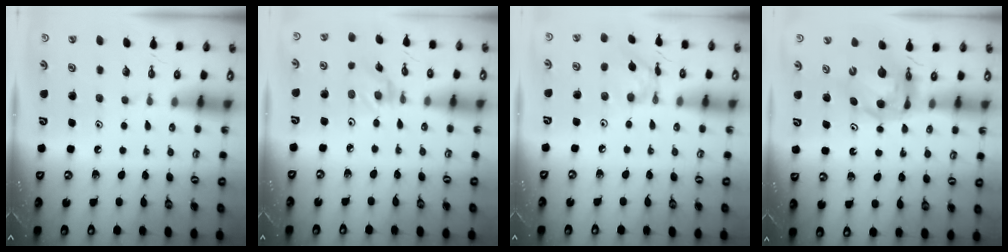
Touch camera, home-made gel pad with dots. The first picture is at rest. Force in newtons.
{"total": 2.1, "press": 2.1, "slide": 0.3}
{"total": 9.2, "press": 9.2, "slide": 0.6}
{"total": 7.6, "press": 7.5, "slide": 0.9}